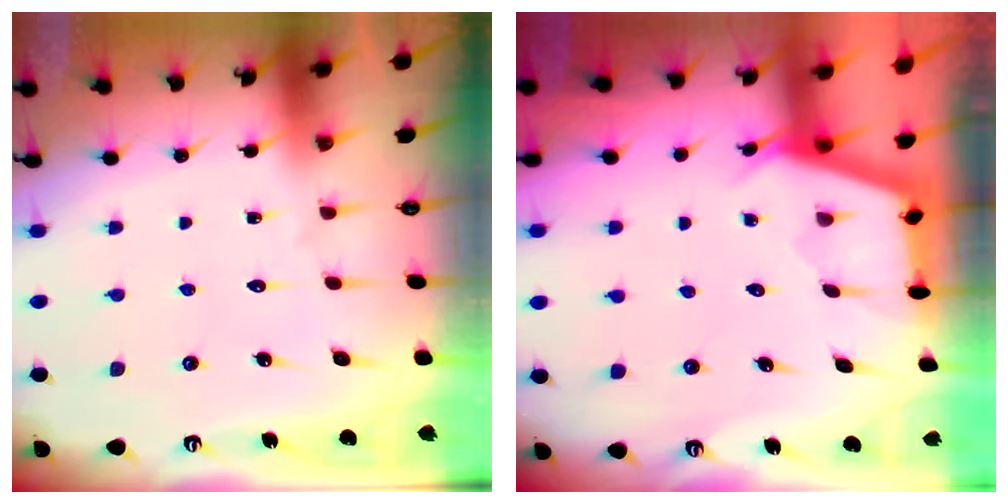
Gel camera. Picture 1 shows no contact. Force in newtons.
{"total": 2.9, "press": 2.9, "slide": 0.3}